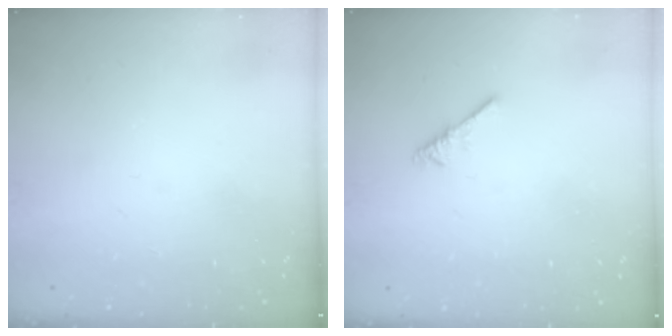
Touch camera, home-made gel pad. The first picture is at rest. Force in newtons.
{"total": 2.2, "press": 2.1, "slide": 0.5}